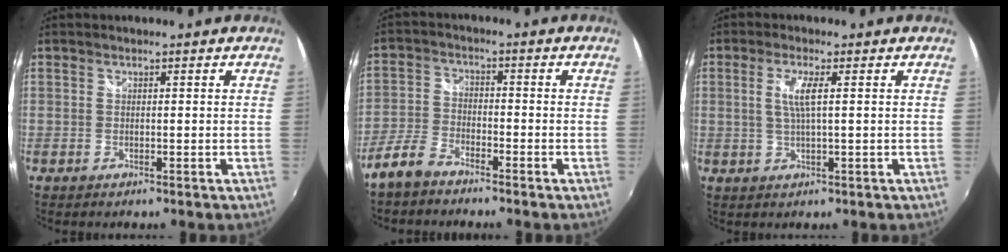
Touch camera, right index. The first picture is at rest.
{"total": 5.6, "force": [-4.5, 2.2, 2.6], "torque": [-0.064, 0.006, -0.095]}
{"total": 3.8, "force": [0.7, 0.2, 3.8], "torque": [-0.076, -0.001, 0.013]}